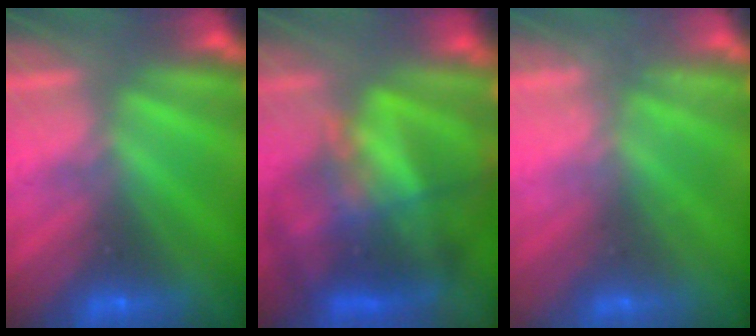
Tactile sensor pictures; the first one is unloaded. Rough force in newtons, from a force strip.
{"total": 7.5}
{"total": 2.2}